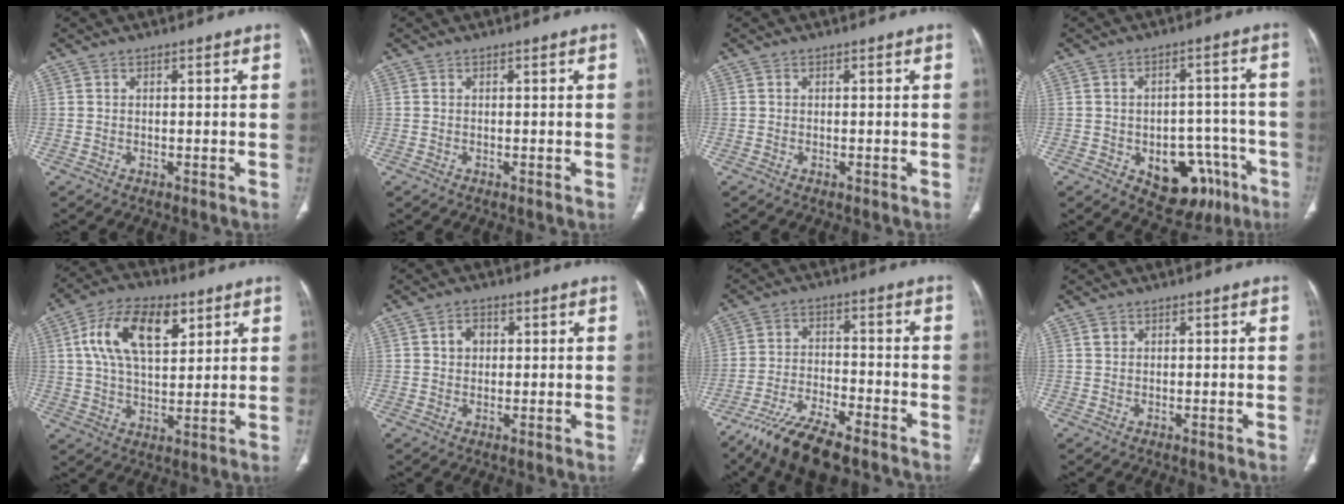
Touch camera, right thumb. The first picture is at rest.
{"total": 0.0}
{"total": 0.0}
{"total": 13.8, "force": [-6.1, 8.8, 8.6], "torque": [-0.068, 0.042, -0.072]}
{"total": 15.0, "force": [5.7, 8.0, 11.4], "torque": [-0.187, -0.002, 0.101]}
{"total": 3.4, "force": [0.9, 2.7, 1.8], "torque": [-0.017, 0.003, 0.015]}
{"total": 12.0, "force": [-8.9, 3.6, 7.2], "torque": [-0.138, 0.033, -0.164]}
{"total": 1.0, "force": [0.5, 0.8, 0.3], "torque": [-0.001, 0.001, 0.010]}